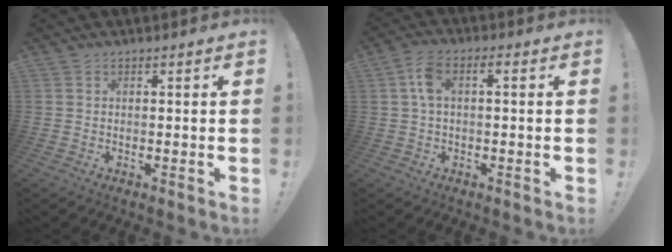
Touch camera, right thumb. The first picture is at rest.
{"total": 5.9, "force": [0.4, 2.7, 5.2], "torque": [-0.096, 0.008, 0.007]}